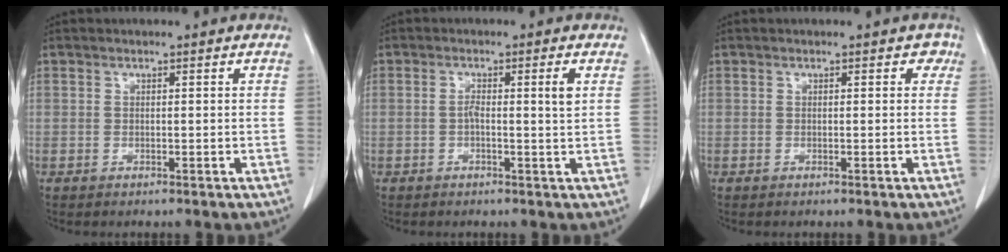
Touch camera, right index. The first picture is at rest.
{"total": 3.1, "force": [0.2, -0.2, 3.1], "torque": [-0.055, 0.002, 0.003]}
{"total": 1.0, "force": [0.4, 0.7, 0.6], "torque": [0.004, 0.005, -0.003]}